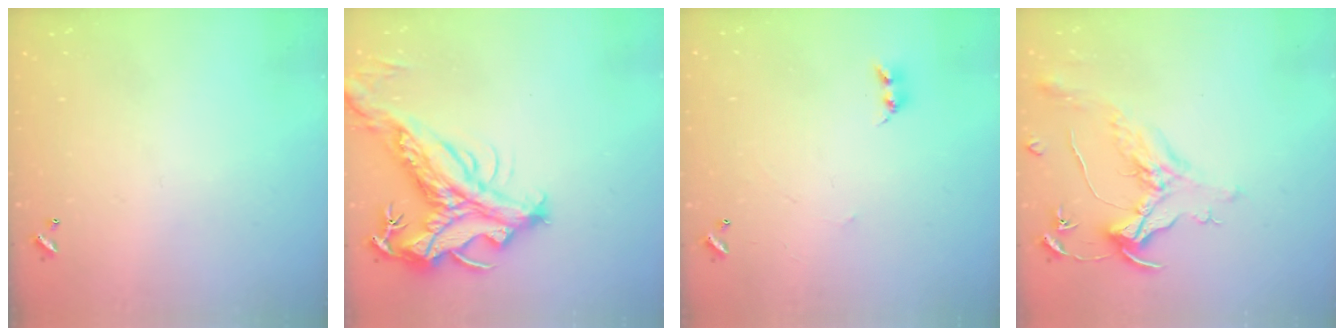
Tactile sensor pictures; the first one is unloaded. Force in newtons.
{"total": 9.3, "press": 9.1, "slide": 2.0}
{"total": 2.4, "press": 2.4, "slide": 0.4}
{"total": 1.5, "press": 1.3, "slide": 0.7}